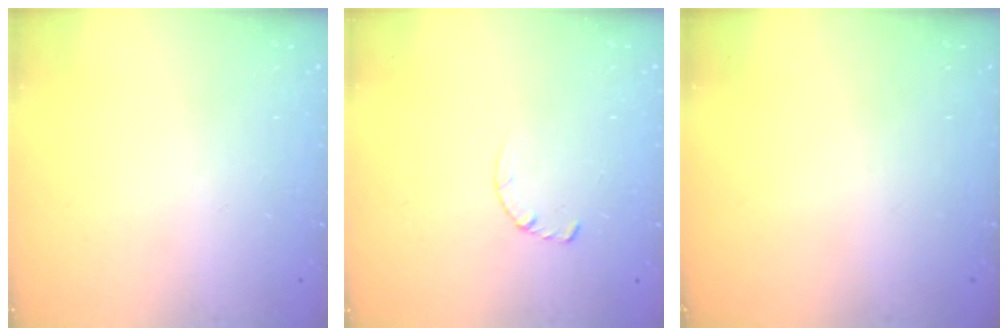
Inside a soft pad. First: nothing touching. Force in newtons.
{"total": 2.8, "press": 2.8, "slide": 0.4}
{"total": 0.0}